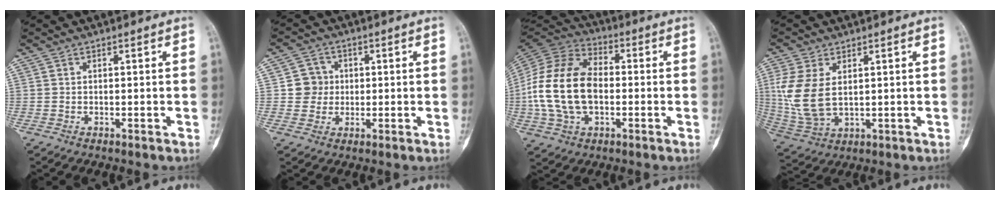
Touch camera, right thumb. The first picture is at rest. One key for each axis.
{"total": 4.8, "fx": 0.3, "fy": 4.8, "fz": 0.8, "tx": 0.020, "ty": 0.009, "tz": -0.001}
{"total": 19.1, "fx": -1.6, "fy": 12.6, "fz": 14.3, "tx": -0.274, "ty": 0.023, "tz": -0.030}
{"total": 10.7, "fx": 1.9, "fy": 6.3, "fz": 8.5, "tx": -0.193, "ty": -0.009, "tz": 0.051}